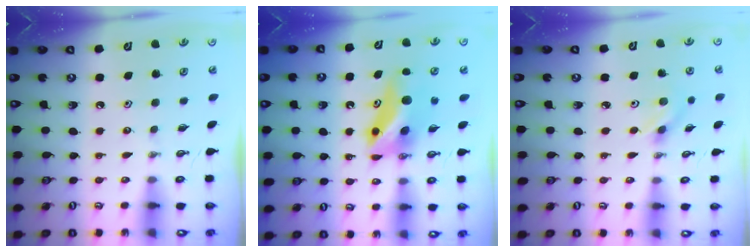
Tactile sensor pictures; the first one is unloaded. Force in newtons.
{"total": 8.2, "press": 7.4, "slide": 3.4}
{"total": 3.1, "press": 2.8, "slide": 1.4}